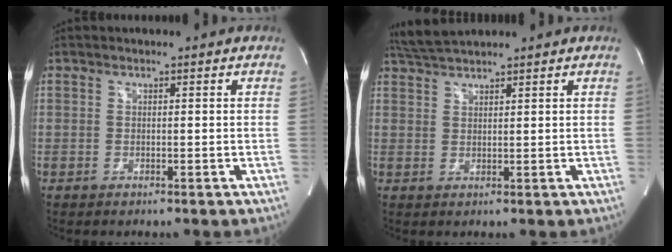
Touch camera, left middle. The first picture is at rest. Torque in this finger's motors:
{"motor_torque": [0.20, -0.21, -0.06, 0.01]}